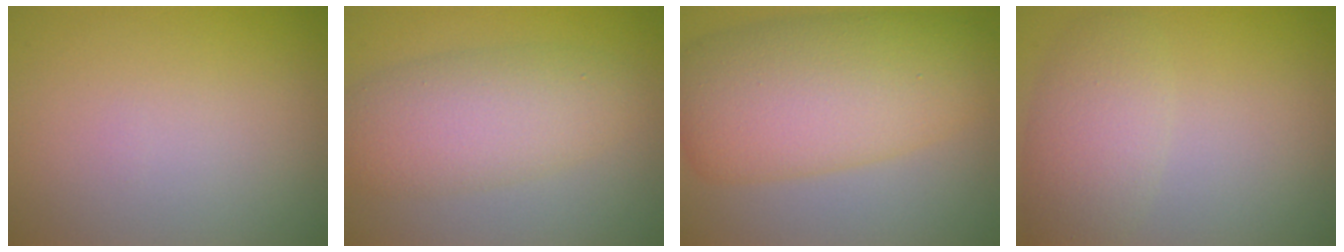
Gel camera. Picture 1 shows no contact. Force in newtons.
{"total": 5.9, "press": 5.9, "slide": 0.1}
{"total": 9.9, "press": 9.9, "slide": 0.3}
{"total": 4.0, "press": 4.0, "slide": 0.2}